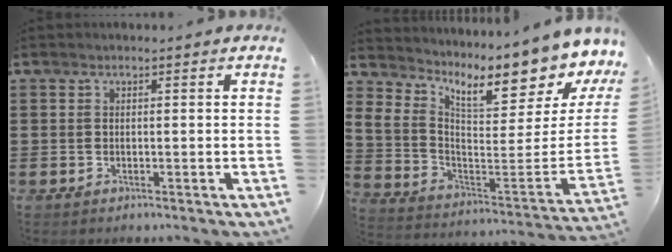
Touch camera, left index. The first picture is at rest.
{"total": 7.6, "force": [5.8, 2.0, 4.5], "torque": [-0.094, -0.065, 0.087]}